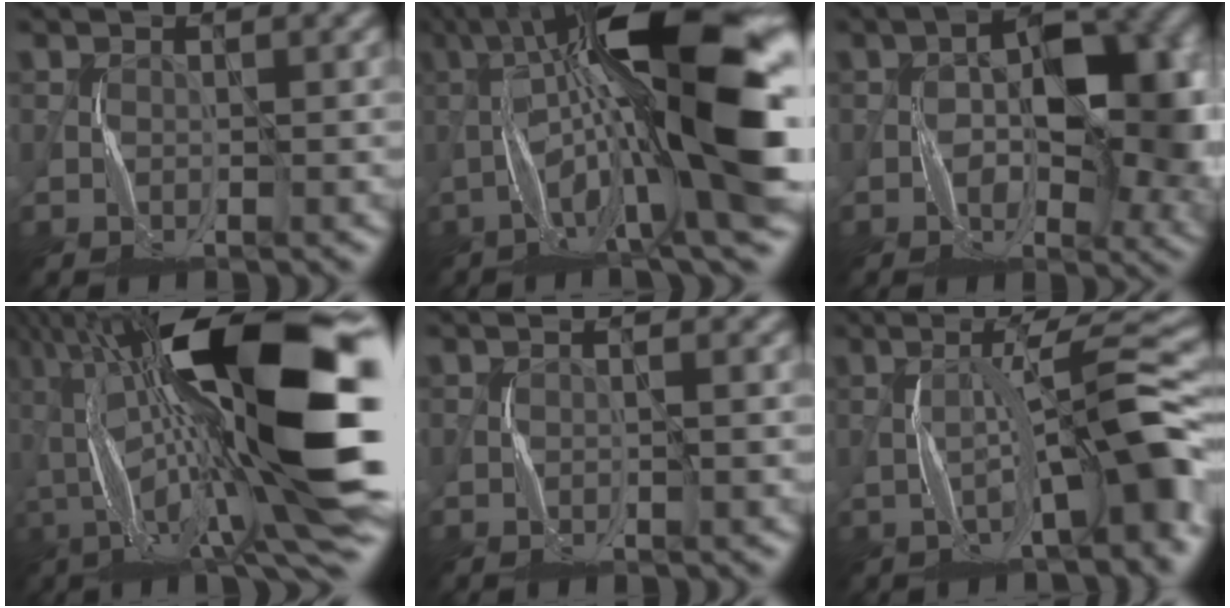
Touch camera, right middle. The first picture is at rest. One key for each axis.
{"total": 18.0, "fx": -0.9, "fy": 4.5, "fz": 17.4, "tx": -0.303, "ty": 0.036, "tz": -0.022}
{"total": 10.7, "fx": -0.1, "fy": 5.6, "fz": 9.1, "tx": -0.120, "ty": 0.015, "tz": -0.005}
{"total": 20.0, "fx": -1.2, "fy": 5.2, "fz": 19.3, "tx": -0.345, "ty": 0.022, "tz": -0.040}
{"total": 0.9, "fx": 0.1, "fy": 0.0, "fz": 0.8, "tx": -0.015, "ty": -0.001, "tz": -0.001}
{"total": 9.2, "fx": -1.1, "fy": 1.4, "fz": 9.0, "tx": -0.132, "ty": 0.027, "tz": -0.019}